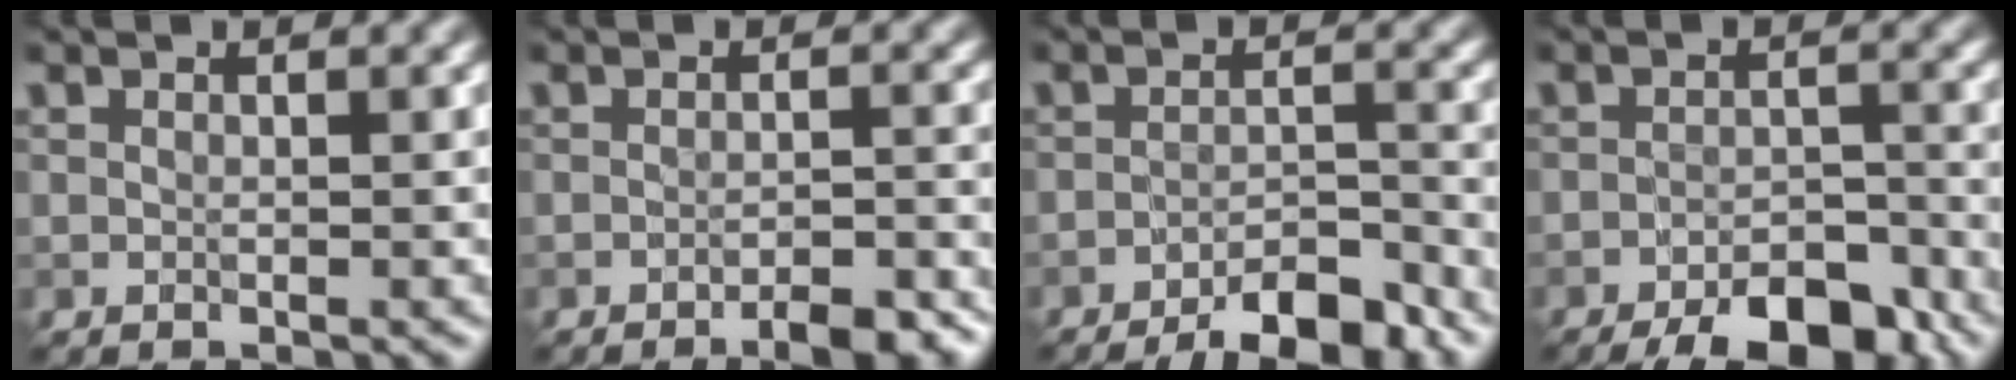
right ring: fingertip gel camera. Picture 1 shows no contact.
{"total": 3.5, "force": [-2.5, 0.7, 2.4], "torque": [-0.035, 0.000, -0.037]}
{"total": 7.1, "force": [-5.5, 1.7, 4.2], "torque": [-0.057, 0.002, -0.084]}
{"total": 8.6, "force": [-6.5, 2.9, 4.8], "torque": [-0.059, -0.013, -0.093]}